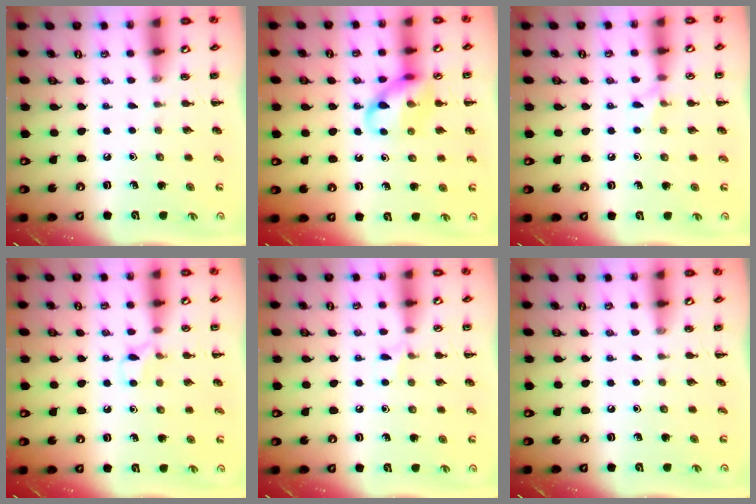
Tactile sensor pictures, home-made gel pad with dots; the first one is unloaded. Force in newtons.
{"total": 11.5, "press": 11.3, "slide": 1.8}
{"total": 5.3, "press": 4.9, "slide": 1.9}
{"total": 5.3, "press": 5.1, "slide": 1.4}
{"total": 5.0, "press": 4.7, "slide": 1.8}
{"total": 0.0}